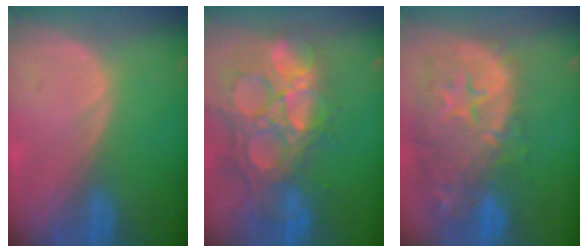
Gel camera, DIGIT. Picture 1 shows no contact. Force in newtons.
{"total": 14.7, "press": 12.1, "slide": 8.3}
{"total": 14.7, "press": 11.8, "slide": 8.8}